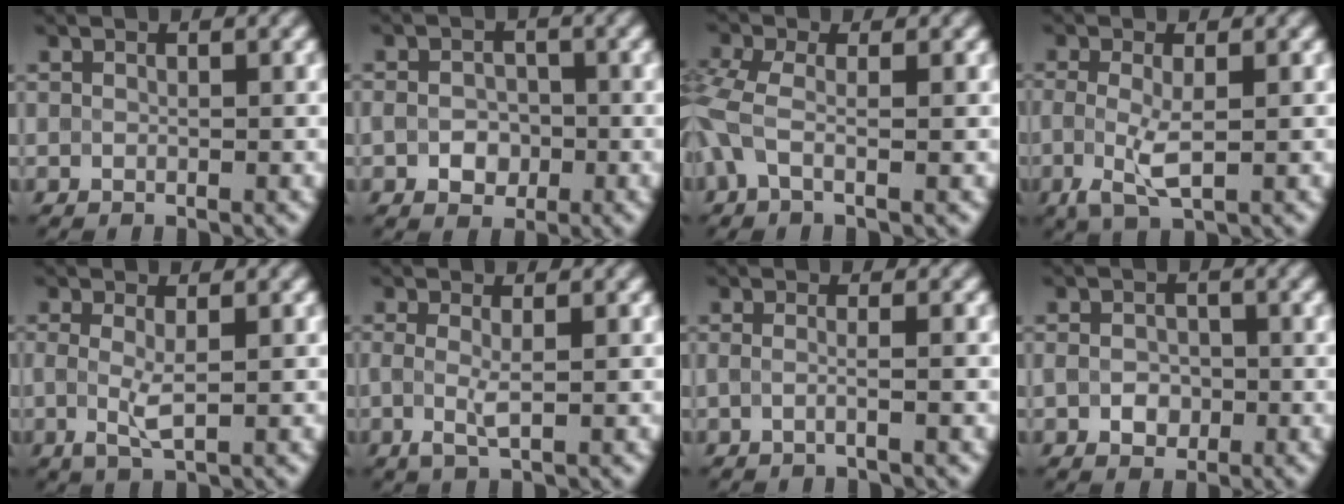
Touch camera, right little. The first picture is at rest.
{"total": 2.6, "force": [-0.7, 2.0, 1.5], "torque": [-0.030, -0.004, -0.014]}
{"total": 4.1, "force": [-0.8, 1.6, 3.7], "torque": [-0.100, 0.002, -0.023]}
{"total": 2.9, "force": [-0.5, 0.7, 2.7], "torque": [-0.062, -0.010, -0.006]}
{"total": 2.0, "force": [-0.1, 0.3, 1.9], "torque": [-0.045, -0.006, 0.001]}
{"total": 1.6, "force": [-0.2, 0.2, 1.5], "torque": [-0.037, -0.004, 0.000]}
{"total": 2.2, "force": [-0.1, 1.1, 2.0], "torque": [-0.009, -0.009, -0.030]}
{"total": 2.3, "force": [-0.6, 1.7, 1.3], "torque": [-0.026, -0.004, -0.012]}